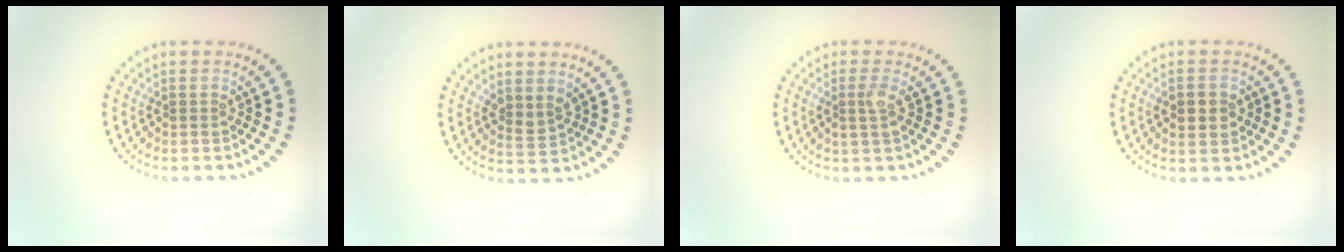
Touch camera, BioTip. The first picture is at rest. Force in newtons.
{"total": 1.7, "press": 1.4, "slide": 1.0}
{"total": 1.6, "press": 1.4, "slide": 0.9}
{"total": 2.4, "press": 2.4, "slide": 0.2}